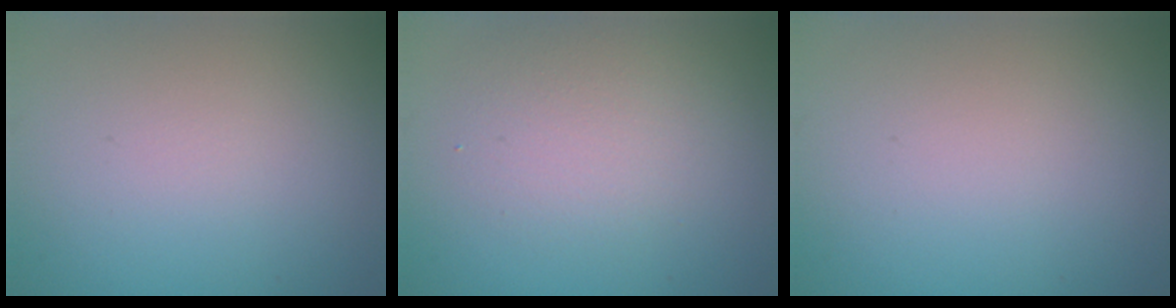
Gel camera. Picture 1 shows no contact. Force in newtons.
{"total": 4.0, "press": 4.0, "slide": 0.2}
{"total": 0.0}